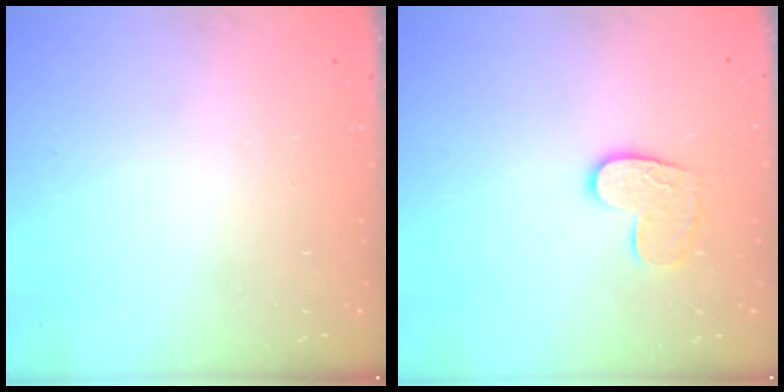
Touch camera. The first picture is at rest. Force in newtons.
{"total": 9.5, "press": 9.5, "slide": 0.6}